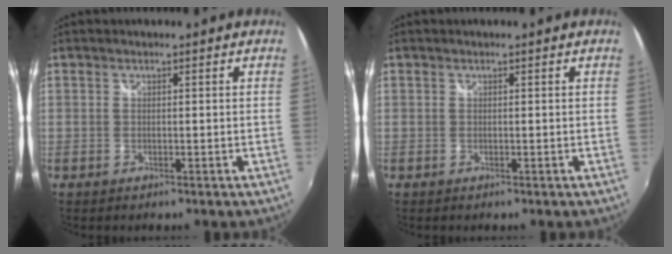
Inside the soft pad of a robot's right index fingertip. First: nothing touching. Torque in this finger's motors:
{"motor_torque": [-0.01, 0.03, -0.02, -0.01]}